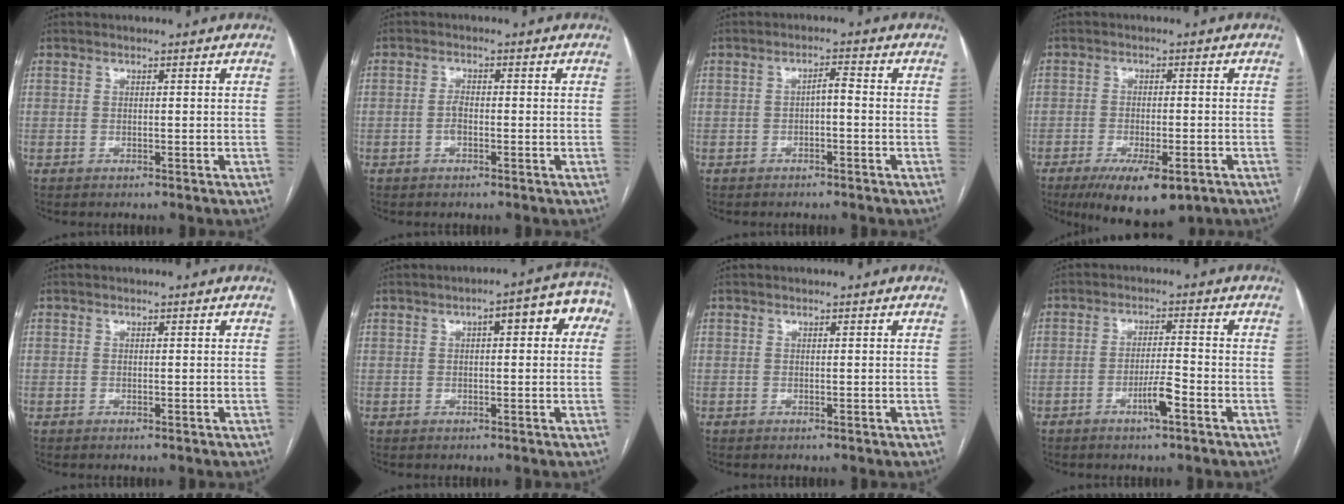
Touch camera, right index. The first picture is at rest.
{"total": 1.6, "force": [-0.5, 0.7, 1.3], "torque": [-0.023, 0.005, -0.009]}
{"total": 2.1, "force": [-0.6, 0.5, 1.9], "torque": [-0.030, 0.007, -0.009]}
{"total": 10.0, "force": [-6.1, 3.2, 7.2], "torque": [-0.114, -0.015, -0.091]}
{"total": 0.0}
{"total": 8.2, "force": [2.4, 2.5, 7.4], "torque": [-0.088, 0.036, 0.022]}
{"total": 0.0}
{"total": 4.2, "force": [-2.2, 0.2, 3.5], "torque": [-0.062, 0.000, -0.039]}